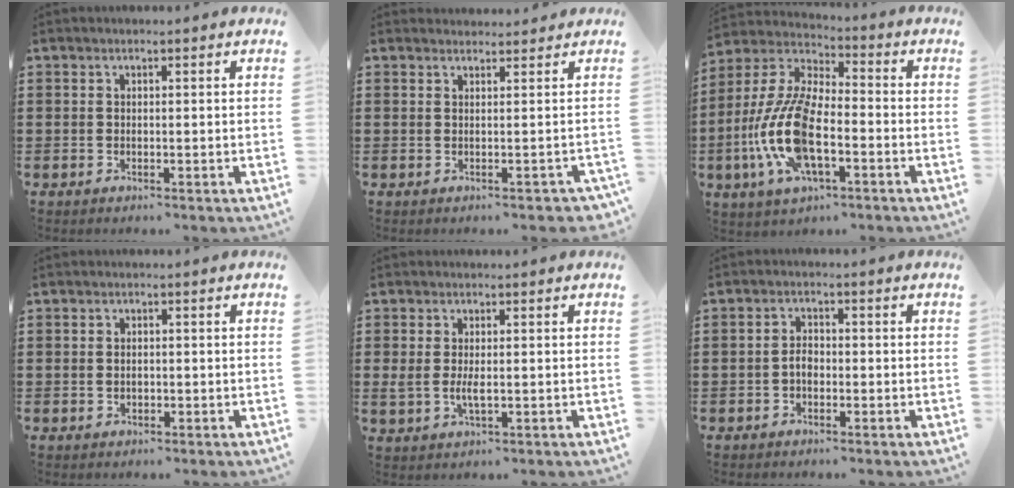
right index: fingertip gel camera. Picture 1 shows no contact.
{"total": 1.1, "force": [1.0, 0.2, -0.1], "torque": [-0.002, 0.002, 0.022]}
{"total": 13.6, "force": [-3.9, 5.8, 11.6], "torque": [-0.283, -0.014, -0.080]}
{"total": 1.3, "force": [-0.1, 0.9, 0.9], "torque": [-0.019, 0.007, -0.004]}
{"total": 3.2, "force": [-0.1, 1.4, 2.8], "torque": [-0.069, -0.003, -0.007]}
{"total": 2.2, "force": [-0.6, 1.3, 1.7], "torque": [-0.040, 0.001, -0.015]}